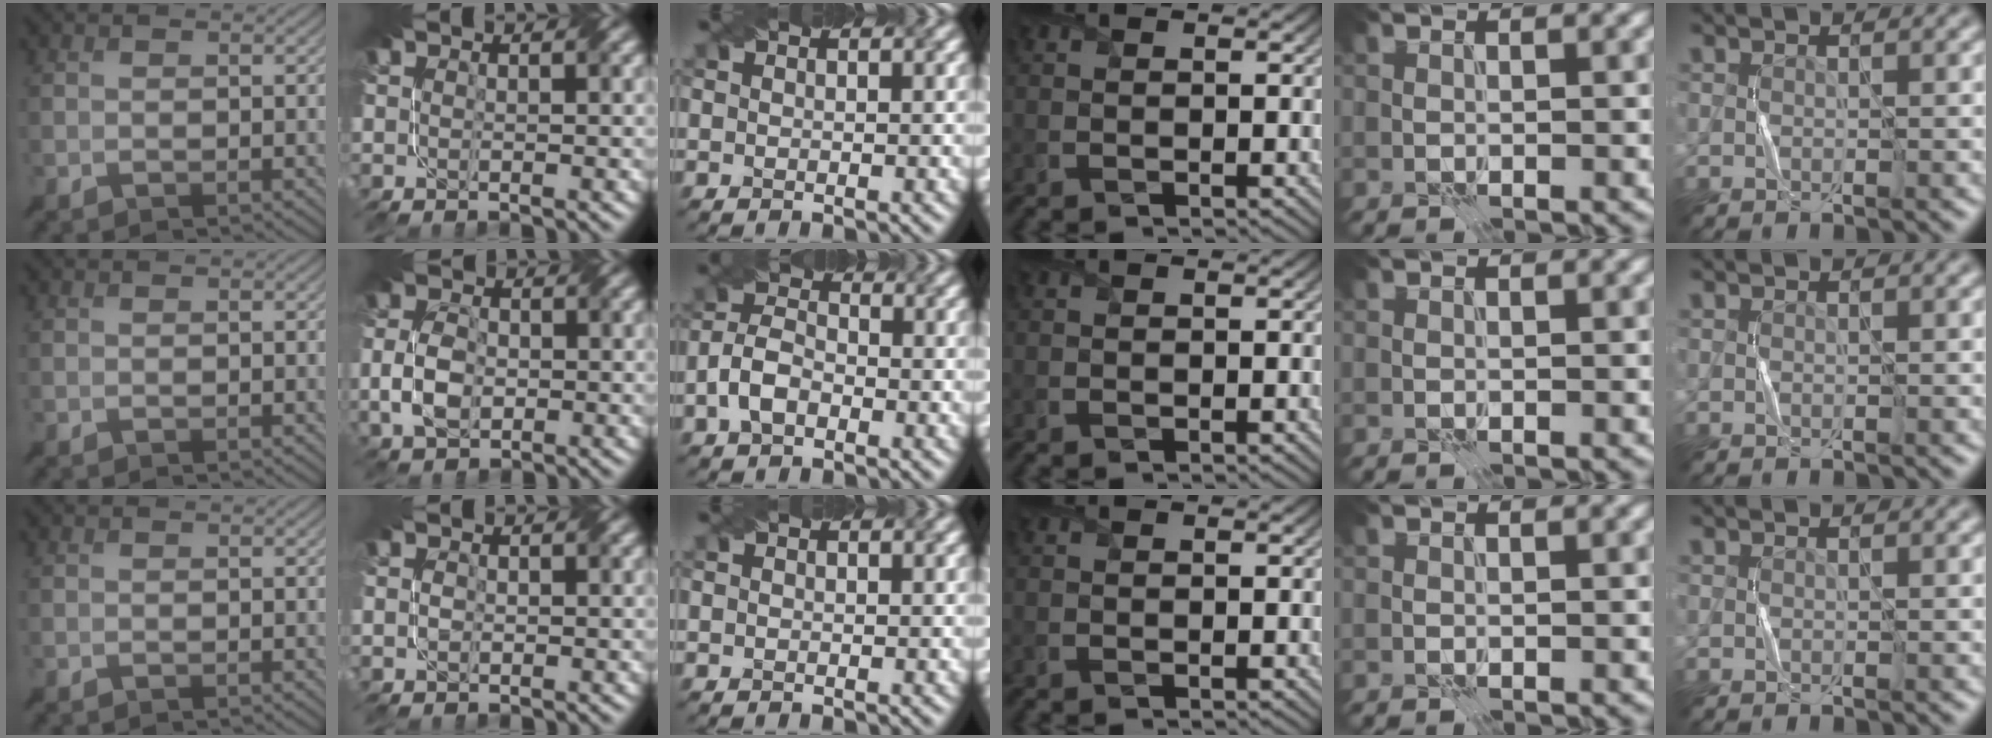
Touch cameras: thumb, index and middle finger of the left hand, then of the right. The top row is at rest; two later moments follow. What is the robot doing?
{"motion": "fold", "object": "coffee filter"}